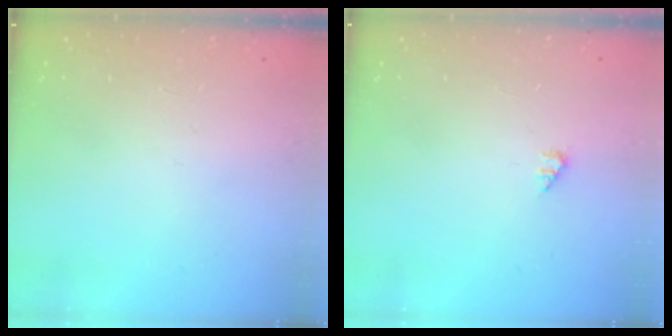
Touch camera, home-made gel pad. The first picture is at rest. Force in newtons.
{"total": 1.0, "press": 1.0, "slide": 0.2}